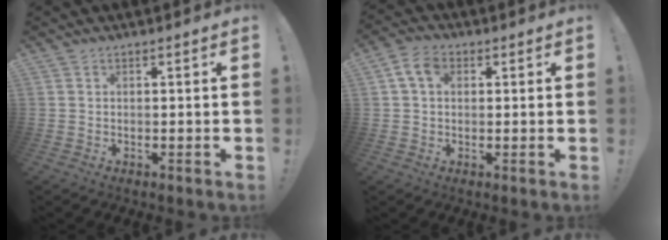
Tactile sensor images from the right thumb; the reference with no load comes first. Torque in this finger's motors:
{"motor_torque": [-0.19, 0.34, 0.15, -0.12, 0.20]}